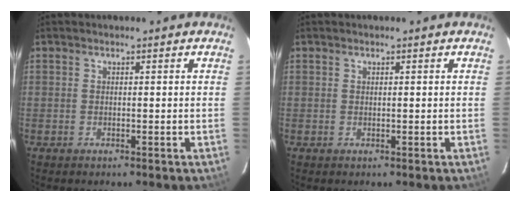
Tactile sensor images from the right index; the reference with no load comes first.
{"total": 0.0}